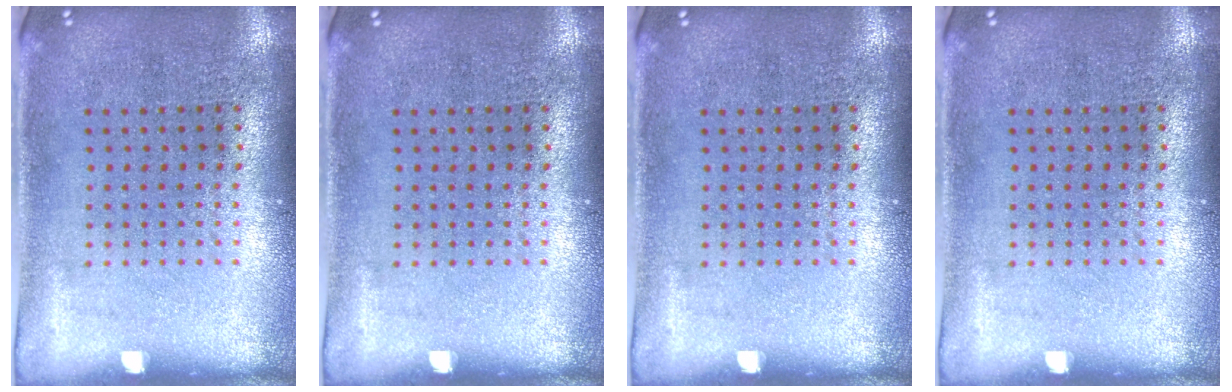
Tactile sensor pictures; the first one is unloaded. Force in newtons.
{"total": 0.0}
{"total": 0.0}
{"total": 0.0}